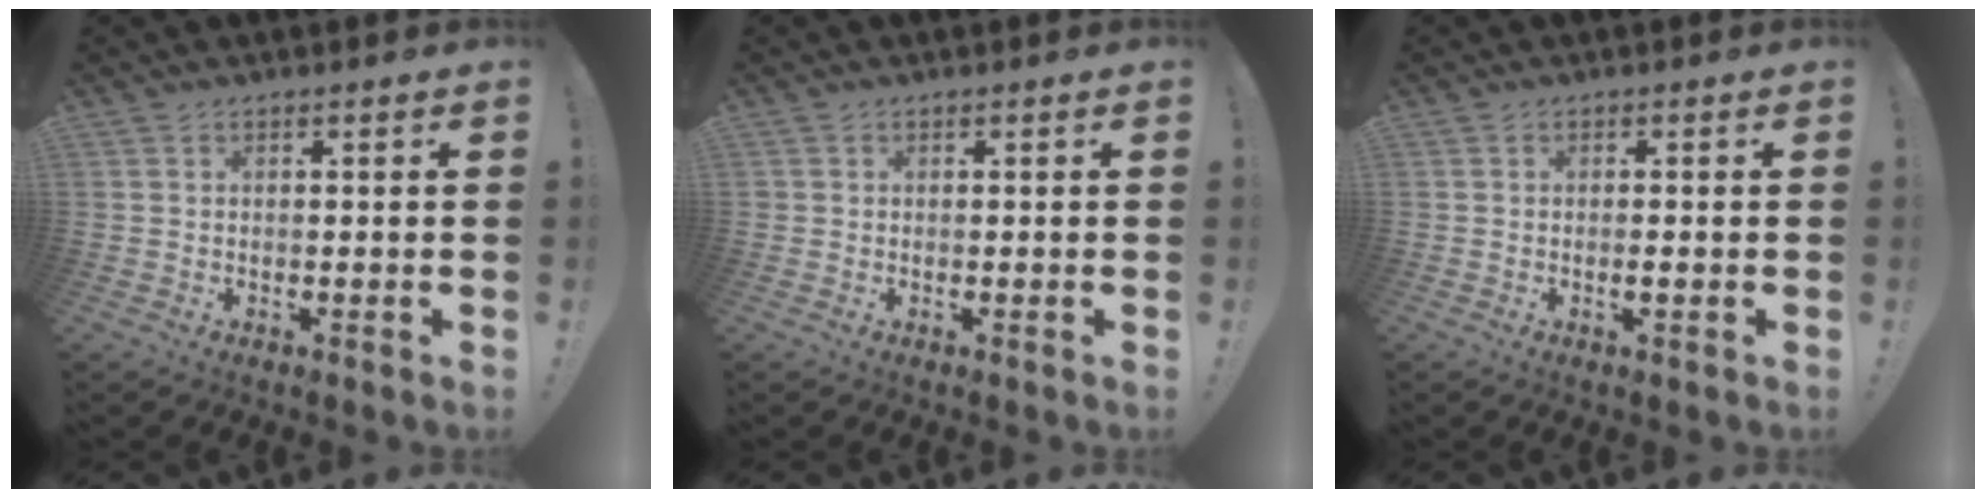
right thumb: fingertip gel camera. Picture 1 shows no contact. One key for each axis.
{"total": 0.6, "fx": 0.0, "fy": 0.6, "fz": 0.0, "tx": -0.008, "ty": 0.004, "tz": 0.002}
{"total": 1.3, "fx": -0.3, "fy": 0.1, "fz": 1.2, "tx": -0.013, "ty": -0.006, "tz": -0.008}